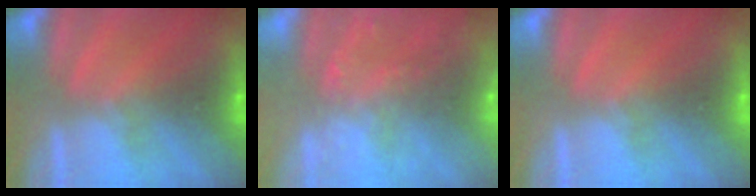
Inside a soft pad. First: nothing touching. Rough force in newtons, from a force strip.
{"total": 5.5}
{"total": 0.0}